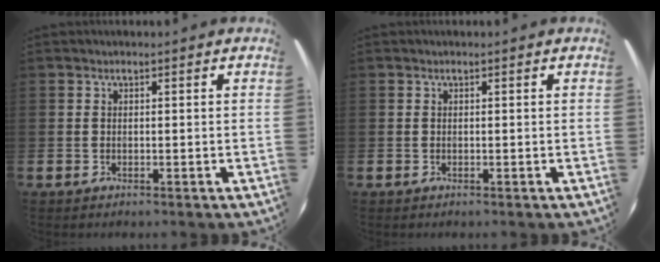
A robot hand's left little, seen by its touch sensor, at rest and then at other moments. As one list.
[{"total": 0.0}]